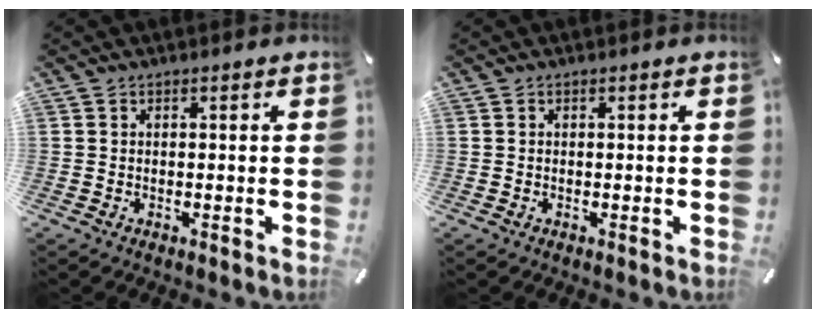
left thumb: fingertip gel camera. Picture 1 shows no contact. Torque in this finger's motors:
{"motor_torque": [0.01, 0.06, 0.00, 0.00, 0.00]}